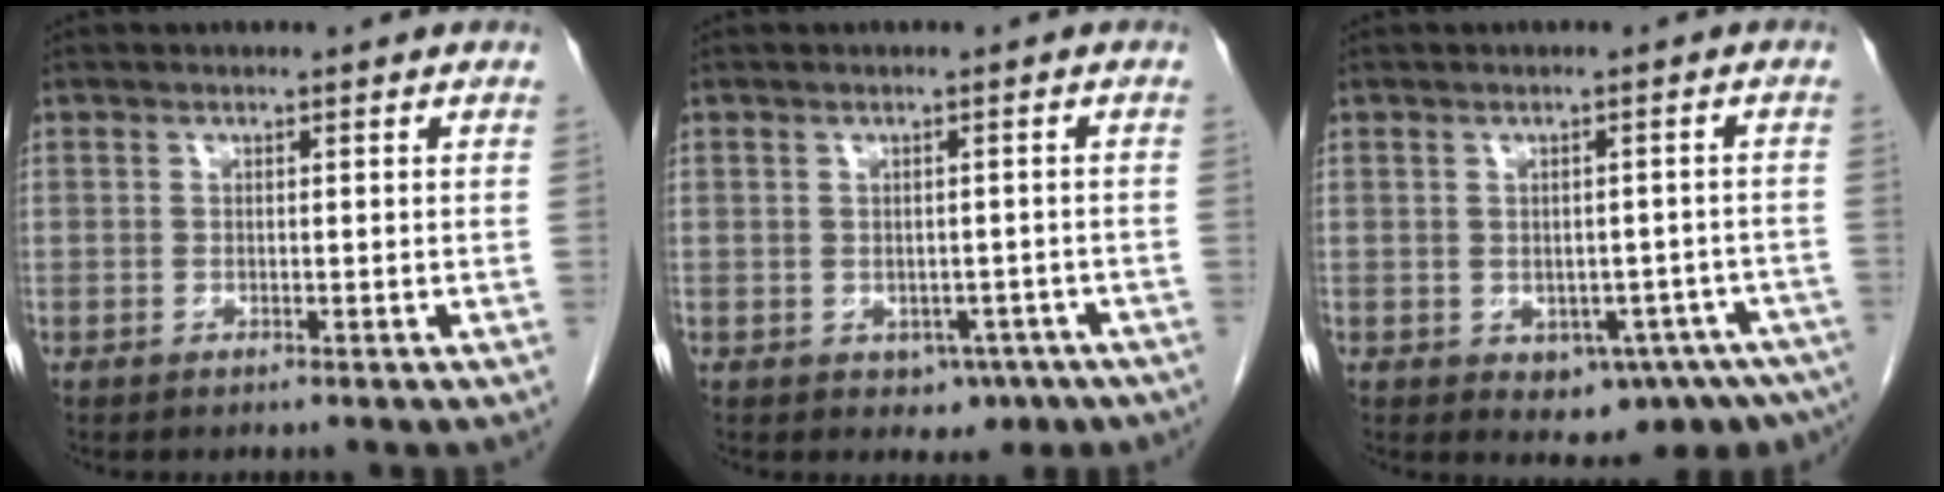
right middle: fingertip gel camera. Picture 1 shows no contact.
{"total": 4.0, "force": [-1.8, 3.1, 1.9], "torque": [-0.017, 0.004, -0.011]}
{"total": 8.7, "force": [-5.1, 3.7, 6.0], "torque": [-0.056, 0.003, -0.064]}